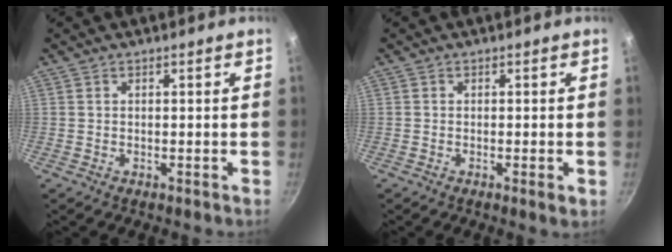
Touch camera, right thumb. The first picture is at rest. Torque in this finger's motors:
{"motor_torque": [-0.49, 0.25, -0.26, 0.04, 0.07]}